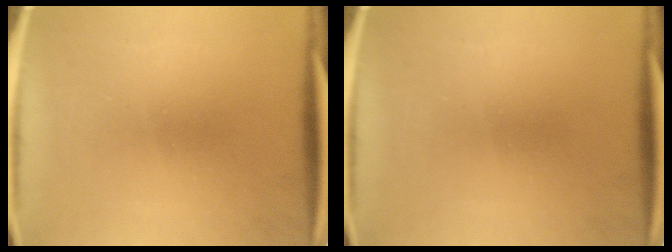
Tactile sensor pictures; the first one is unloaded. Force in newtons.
{"total": 0.0}